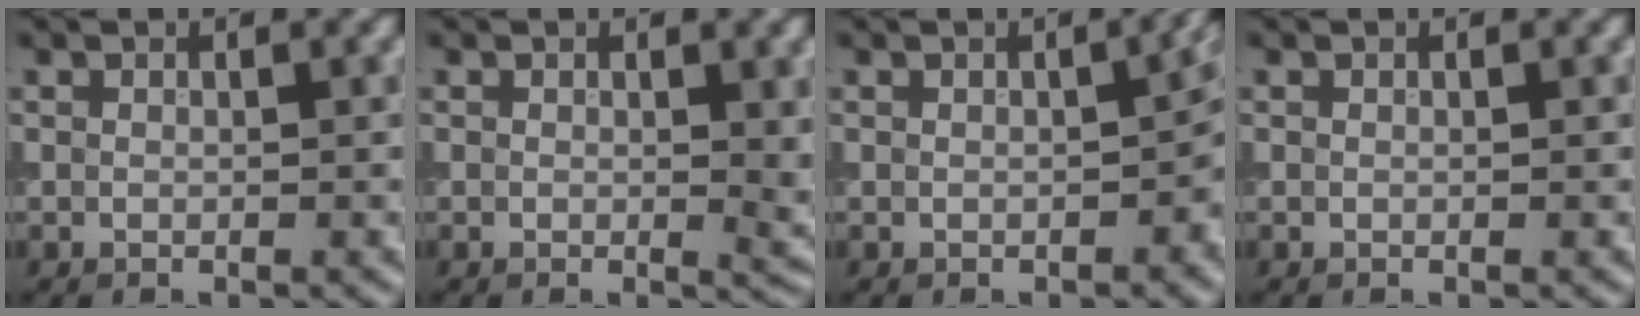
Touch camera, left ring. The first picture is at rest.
{"total": 1.7, "force": [0.3, 0.6, 1.5], "torque": [-0.014, -0.006, 0.003]}
{"total": 3.3, "force": [-0.4, 1.6, 2.8], "torque": [-0.027, 0.002, -0.003]}
{"total": 0.0}